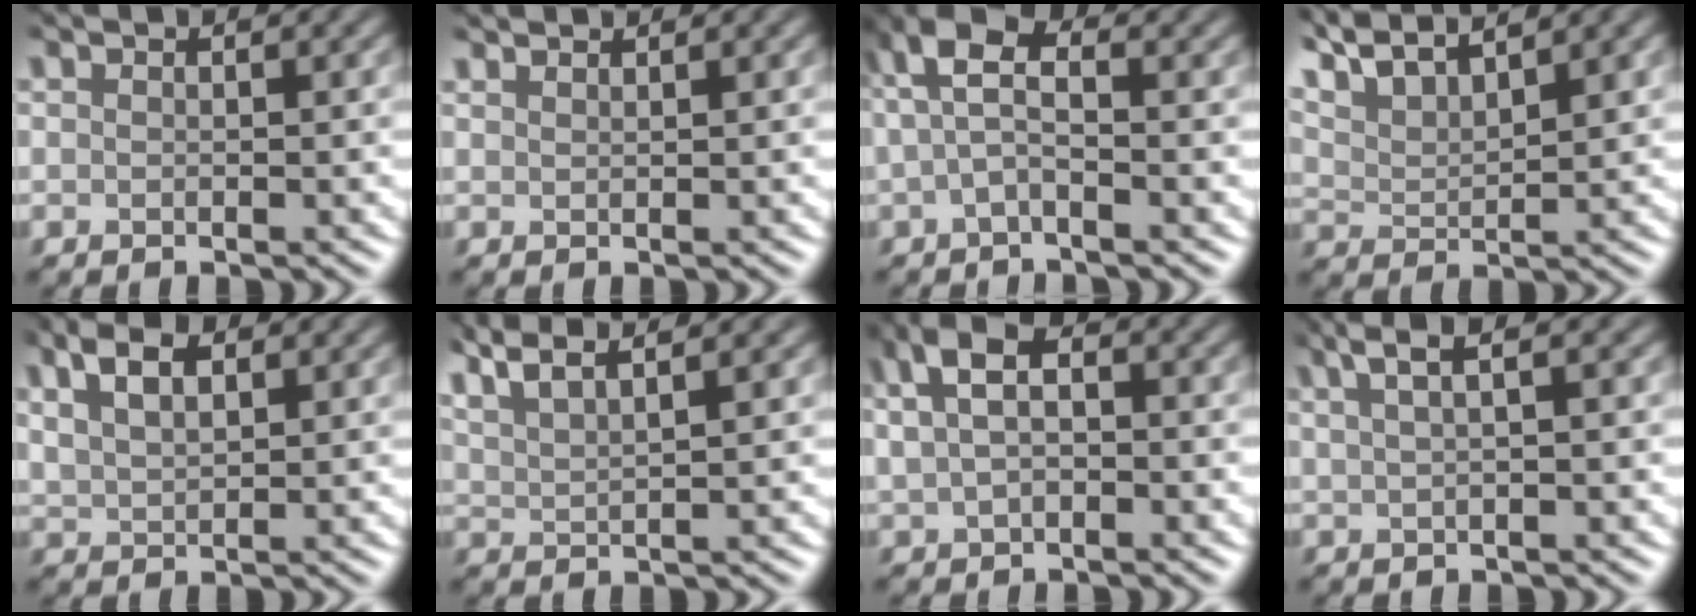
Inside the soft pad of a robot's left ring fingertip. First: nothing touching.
{"total": 1.6, "force": [1.6, 0.1, 0.3], "torque": [-0.006, 0.001, 0.021]}
{"total": 3.4, "force": [0.5, 1.3, 3.1], "torque": [-0.065, 0.016, -0.001]}
{"total": 6.1, "force": [5.3, 1.4, 2.8], "torque": [-0.057, 0.019, 0.077]}
{"total": 4.1, "force": [2.1, 2.2, 2.8], "torque": [-0.062, 0.007, 0.040]}
{"total": 5.1, "force": [3.9, 1.2, 3.0], "torque": [-0.043, 0.029, 0.041]}
{"total": 4.3, "force": [1.0, 2.6, 3.3], "torque": [-0.064, 0.013, 0.010]}
{"total": 3.5, "force": [1.9, 1.1, 2.8], "torque": [-0.035, 0.010, 0.017]}